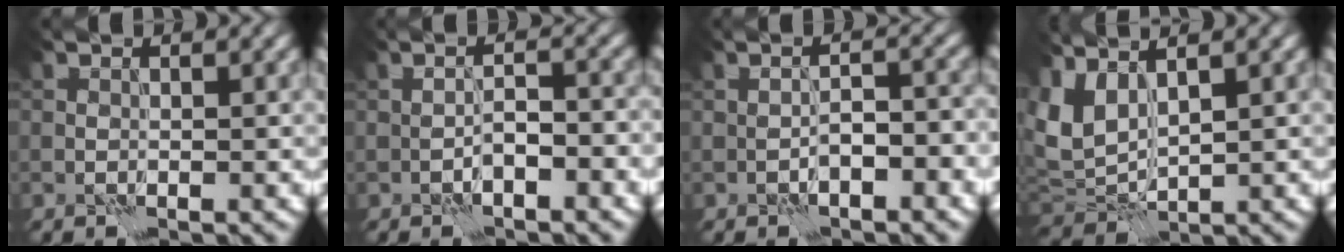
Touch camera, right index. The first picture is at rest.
{"total": 2.2, "force": [-0.9, 0.7, 1.8], "torque": [-0.034, 0.006, -0.018]}
{"total": 2.7, "force": [-1.0, 1.0, 2.3], "torque": [-0.041, 0.005, -0.017]}
{"total": 3.7, "force": [2.1, 1.7, 2.6], "torque": [-0.070, 0.002, 0.047]}